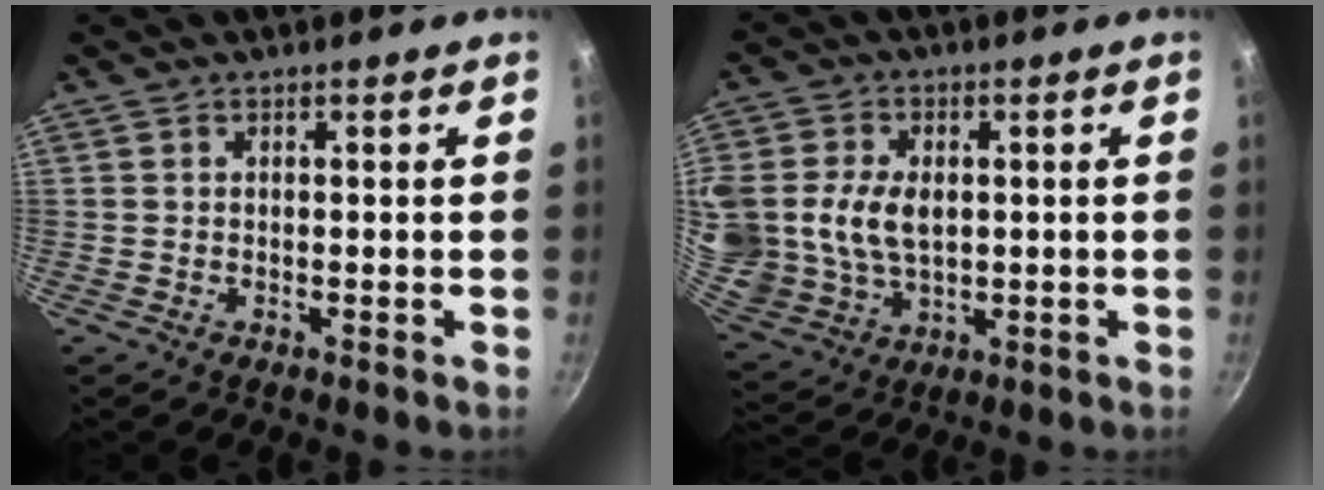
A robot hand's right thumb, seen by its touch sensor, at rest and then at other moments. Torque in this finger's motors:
{"motor_torque": [1.04, 1.05, 0.48, -0.40, 0.20]}